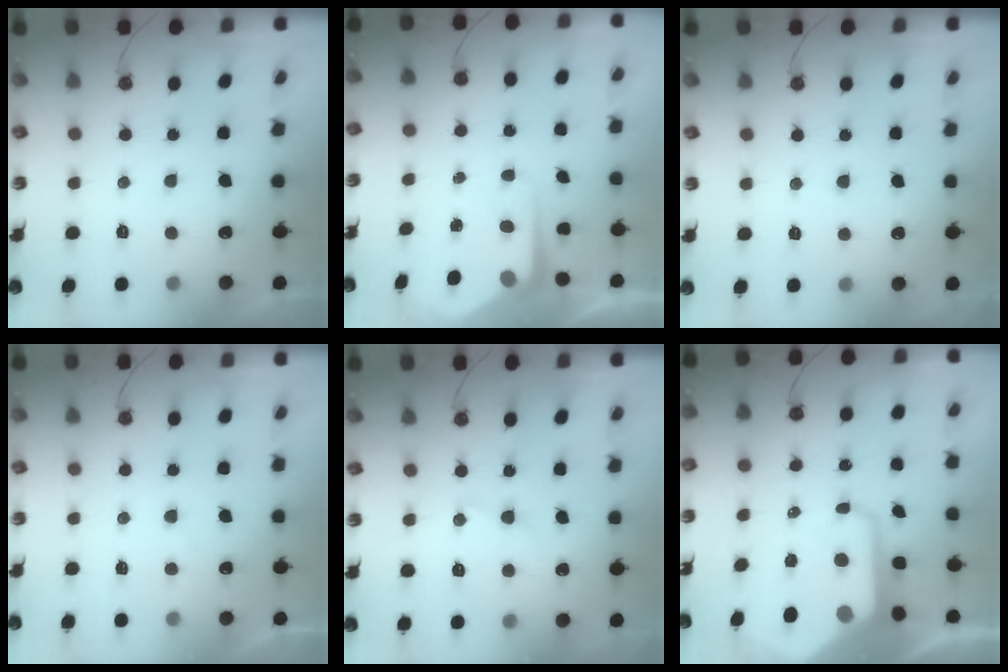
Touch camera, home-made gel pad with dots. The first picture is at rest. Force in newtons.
{"total": 5.6, "press": 5.6, "slide": 0.2}
{"total": 3.9, "press": 3.8, "slide": 0.6}
{"total": 4.4, "press": 4.4, "slide": 0.6}
{"total": 11.0, "press": 11.0, "slide": 0.8}
{"total": 14.2, "press": 14.1, "slide": 1.3}